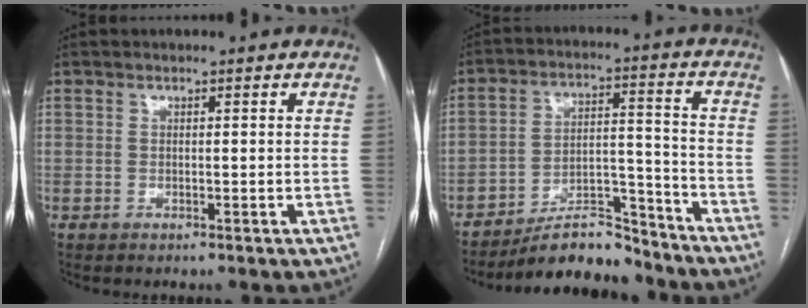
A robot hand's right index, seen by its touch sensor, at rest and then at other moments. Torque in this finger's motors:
{"motor_torque": [0.00, -0.22, -0.11, -0.06]}